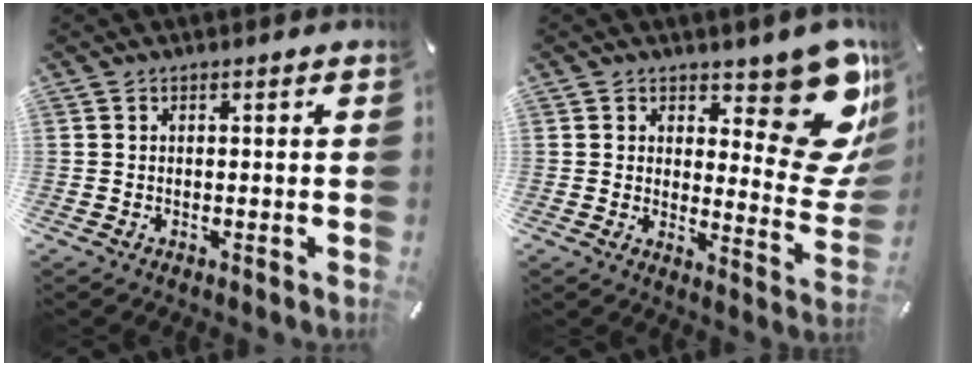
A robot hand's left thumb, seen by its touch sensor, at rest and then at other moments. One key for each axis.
{"total": 16.6, "fx": 10.9, "fy": 6.9, "fz": 10.4, "tx": -0.102, "ty": -0.109, "tz": 0.185}